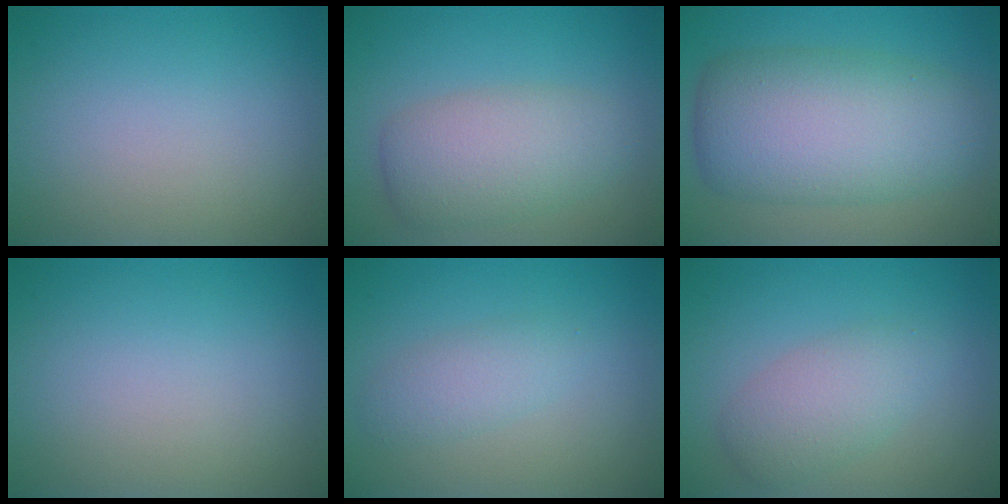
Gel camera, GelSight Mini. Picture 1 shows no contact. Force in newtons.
{"total": 5.0, "press": 5.0, "slide": 0.2}
{"total": 9.4, "press": 9.4, "slide": 0.5}
{"total": 0.0}
{"total": 2.2, "press": 2.2, "slide": 0.2}
{"total": 3.4, "press": 3.4, "slide": 0.2}